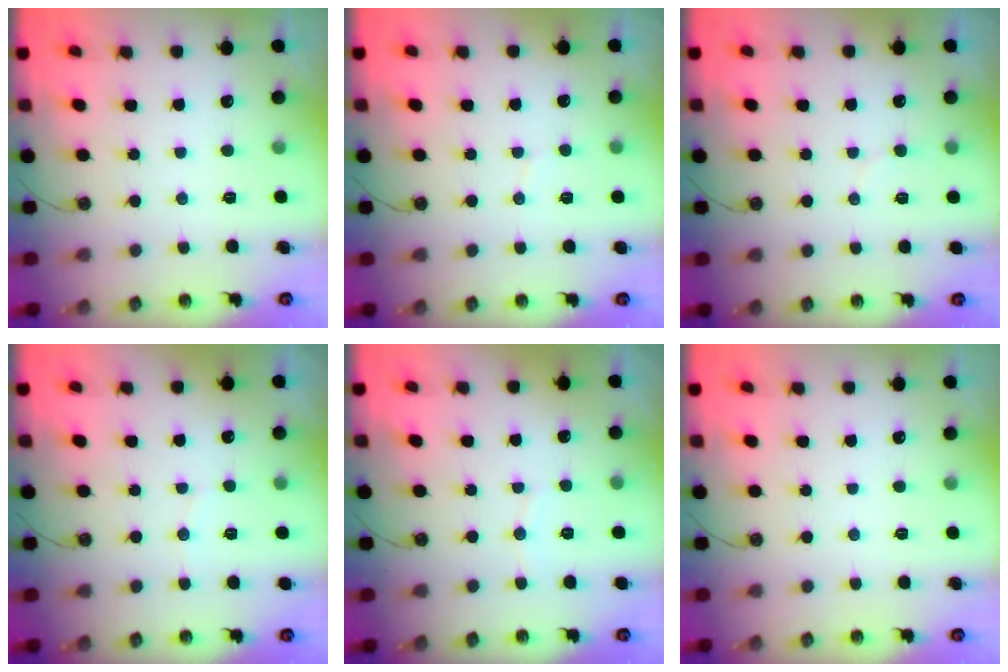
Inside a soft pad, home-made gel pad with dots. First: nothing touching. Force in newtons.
{"total": 4.5, "press": 4.5, "slide": 0.4}
{"total": 3.2, "press": 3.2, "slide": 0.5}
{"total": 2.3, "press": 2.0, "slide": 1.0}
{"total": 3.5, "press": 3.5, "slide": 0.4}
{"total": 0.0}